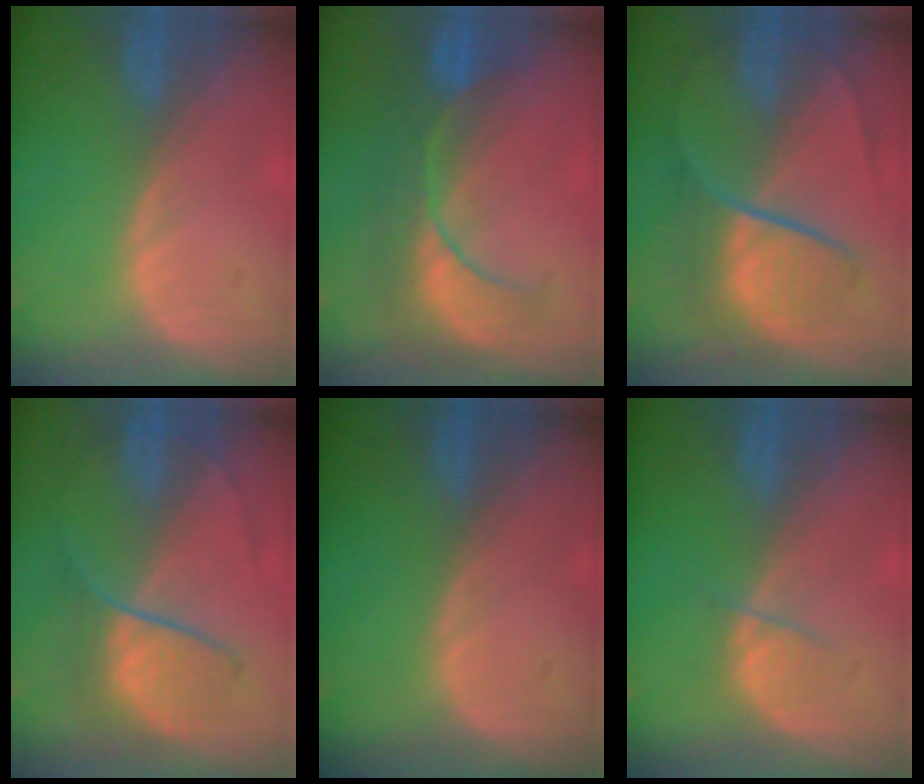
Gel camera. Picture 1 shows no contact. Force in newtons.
{"total": 8.1, "press": 8.0, "slide": 0.8}
{"total": 8.0, "press": 7.4, "slide": 2.9}
{"total": 6.3, "press": 6.3, "slide": 0.7}
{"total": 0.0}
{"total": 1.9, "press": 1.9, "slide": 0.4}